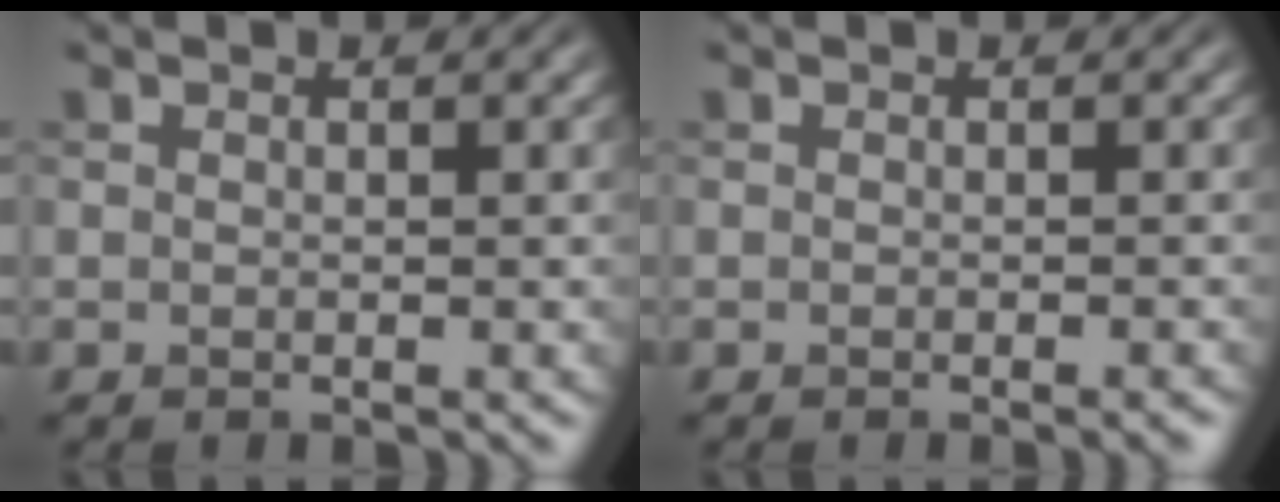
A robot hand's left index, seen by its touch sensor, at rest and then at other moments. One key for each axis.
{"total": 1.1, "fx": -0.6, "fy": 0.3, "fz": 1.0, "tx": -0.007, "ty": -0.001, "tz": -0.010}